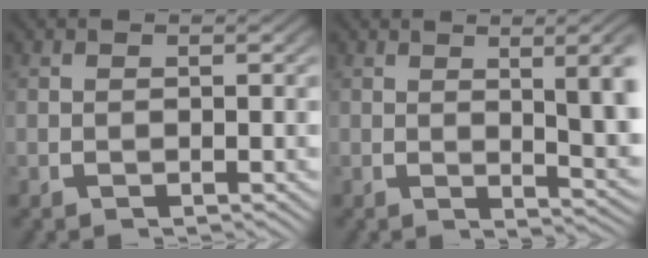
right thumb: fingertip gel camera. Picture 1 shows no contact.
{"total": 6.1, "force": [0.5, 2.4, 5.6], "torque": [-0.064, -0.006, 0.013]}